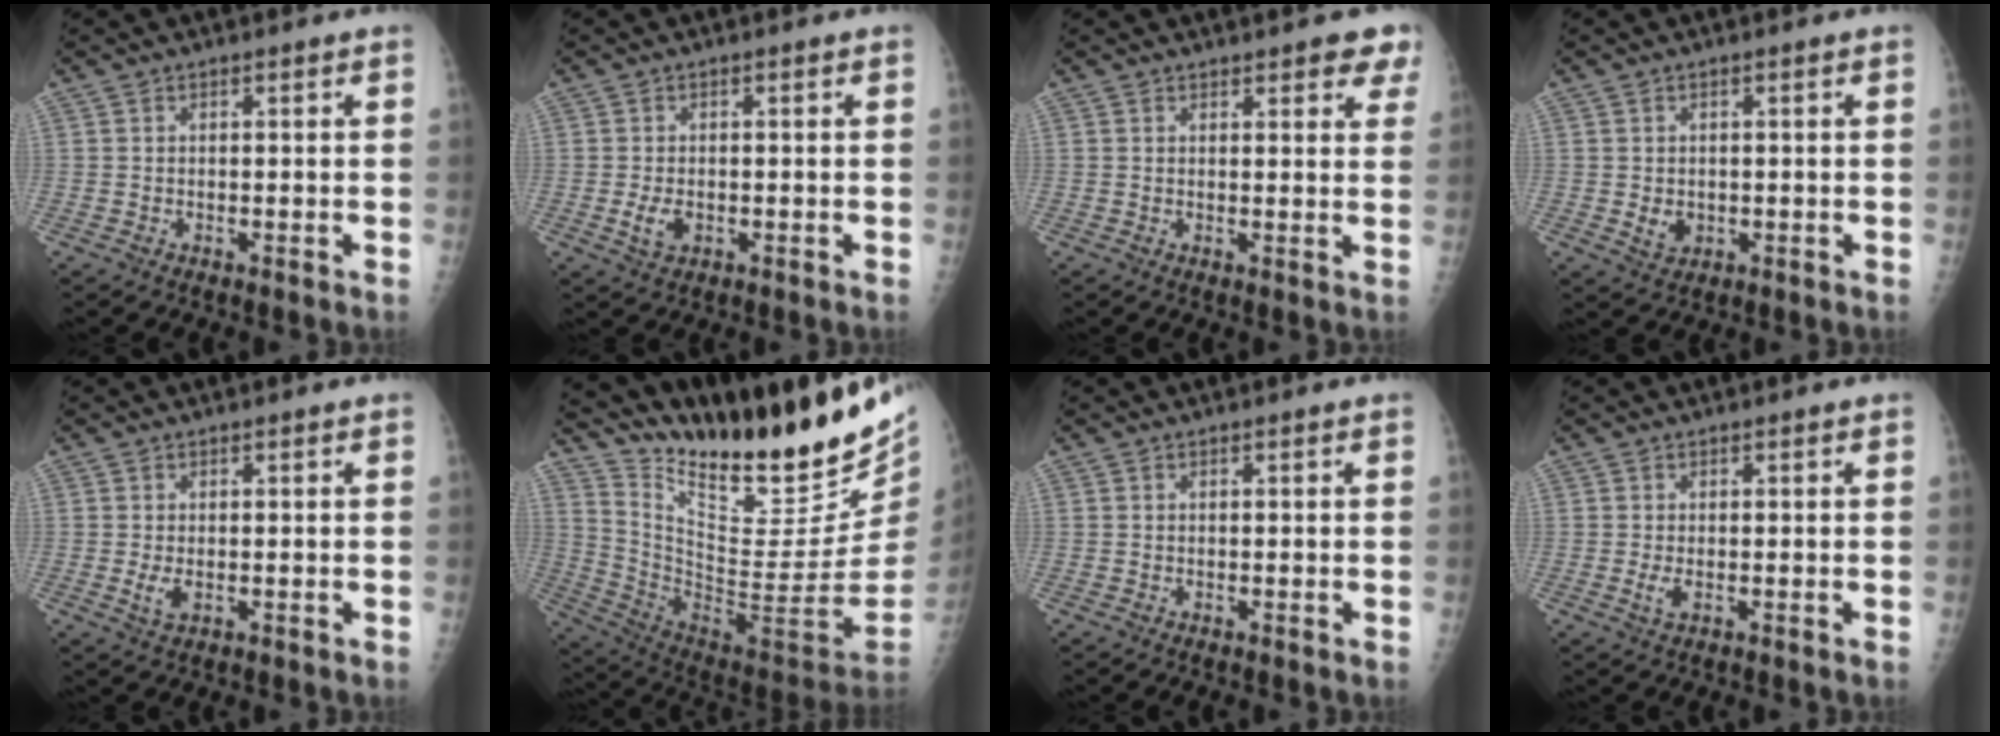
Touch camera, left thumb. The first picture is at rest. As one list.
[{"total": 3.0, "force": [-0.5, 2.0, 2.3], "torque": [-0.042, -0.005, -0.005]}, {"total": 6.1, "force": [4.4, 2.2, 3.6], "torque": [-0.010, -0.015, 0.046]}, {"total": 2.8, "force": [0.0, 2.3, 1.6], "torque": [-0.018, -0.003, 0.009]}, {"total": 2.9, "force": [0.3, 1.5, 2.4], "torque": [-0.042, -0.008, 0.010]}, {"total": 31.2, "force": [24.2, 7.9, 18.1], "torque": [-0.263, -0.149, 0.373]}, {"total": 0.0}, {"total": 2.3, "force": [0.3, 1.1, 2.0], "torque": [-0.038, -0.005, 0.006]}]